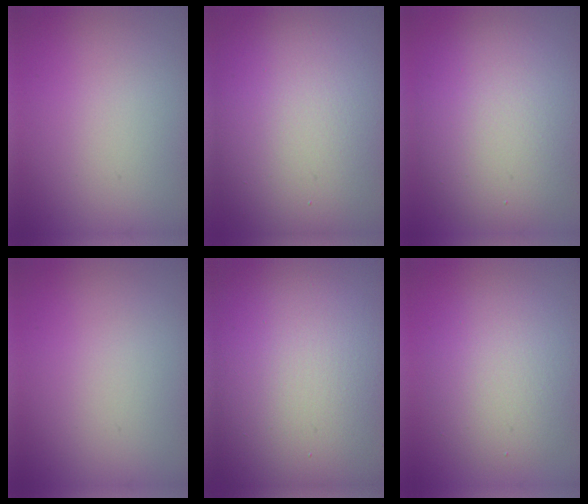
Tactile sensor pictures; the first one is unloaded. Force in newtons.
{"total": 17.6, "press": 17.6, "slide": 0.7}
{"total": 10.4, "press": 10.4, "slide": 0.6}
{"total": 0.0}
{"total": 24.3, "press": 24.3, "slide": 0.8}
{"total": 5.1, "press": 5.1, "slide": 0.3}